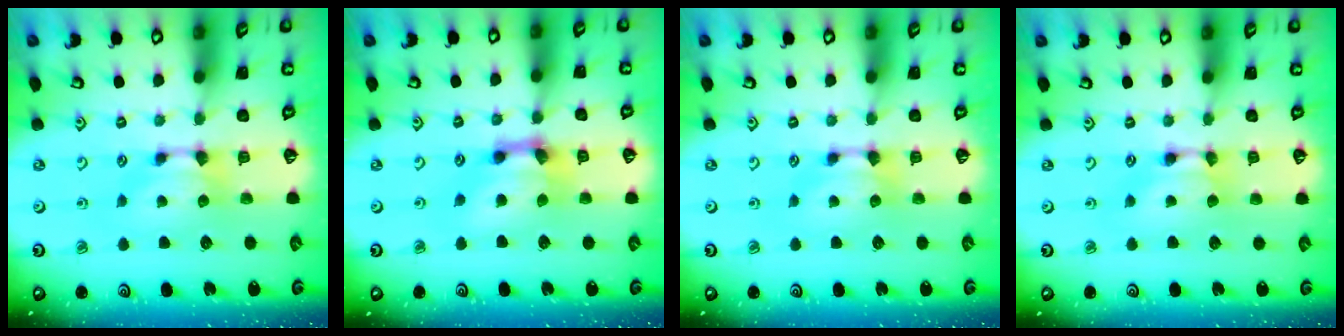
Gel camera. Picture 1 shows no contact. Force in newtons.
{"total": 4.3, "press": 3.3, "slide": 2.7}
{"total": 0.0}
{"total": 1.7, "press": 1.7, "slide": 0.1}